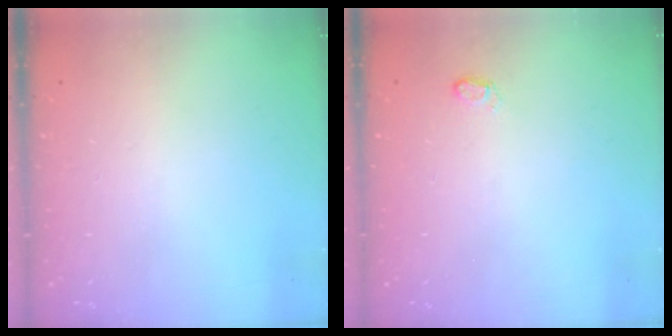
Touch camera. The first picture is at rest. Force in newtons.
{"total": 4.8, "press": 4.8, "slide": 0.6}